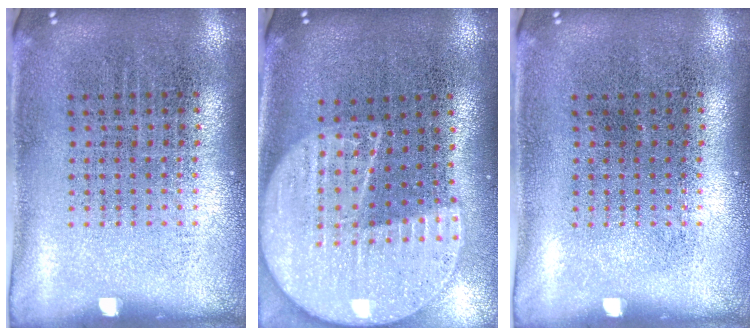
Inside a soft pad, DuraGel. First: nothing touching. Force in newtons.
{"total": 2.3, "press": 2.0, "slide": 1.2}
{"total": 0.0}